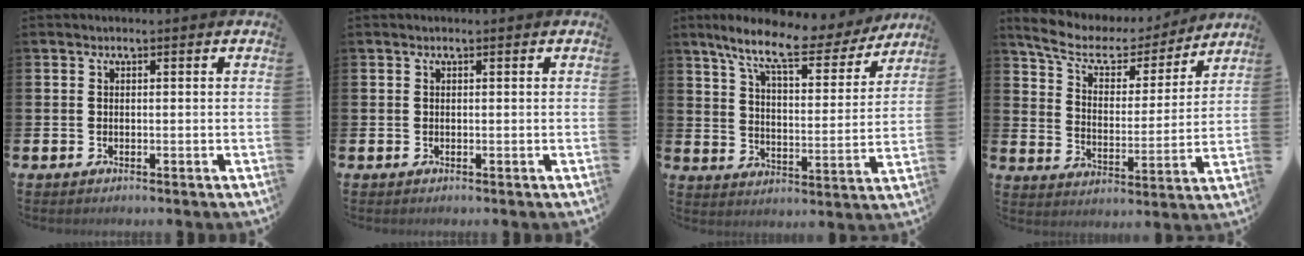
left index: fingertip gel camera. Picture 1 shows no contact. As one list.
[{"total": 0.0}, {"total": 10.7, "force": [8.9, 2.5, 5.5], "torque": [-0.130, -0.046, 0.149]}, {"total": 7.5, "force": [6.4, 3.0, 2.6], "torque": [-0.082, -0.041, 0.107]}]